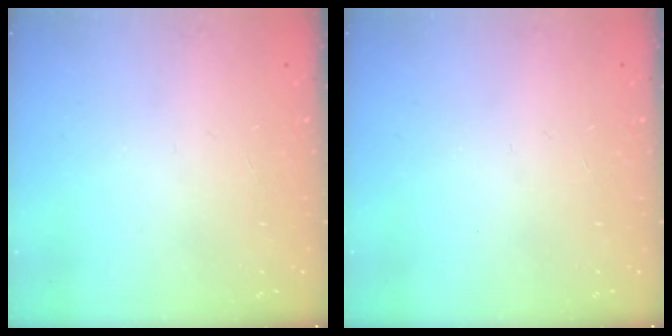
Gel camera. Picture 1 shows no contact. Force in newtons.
{"total": 0.0}